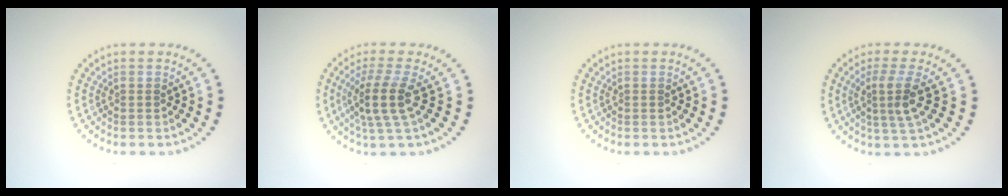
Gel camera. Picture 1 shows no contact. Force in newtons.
{"total": 3.6, "press": 2.7, "slide": 2.3}
{"total": 0.0}
{"total": 2.9, "press": 2.1, "slide": 2.0}